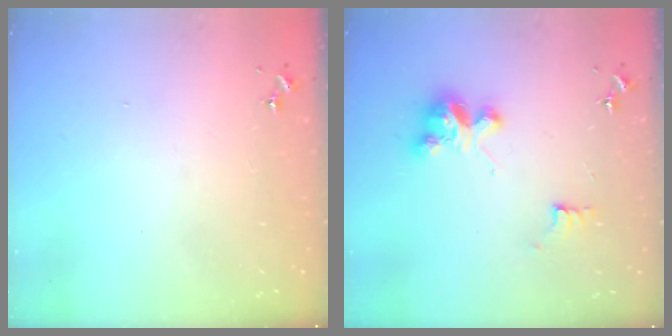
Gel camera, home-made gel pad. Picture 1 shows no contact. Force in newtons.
{"total": 9.2, "press": 9.2, "slide": 0.3}